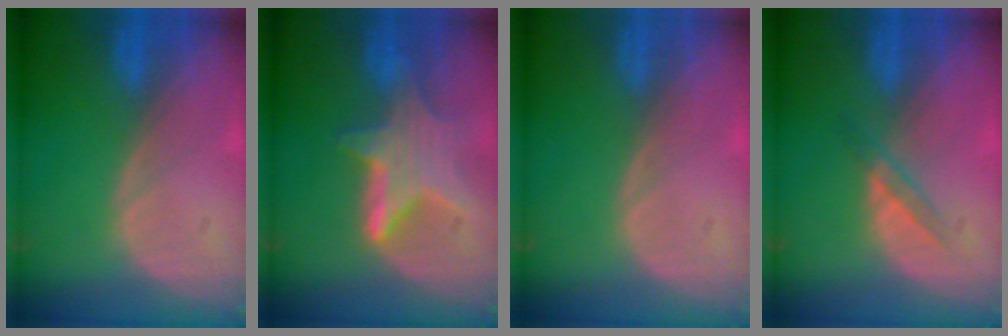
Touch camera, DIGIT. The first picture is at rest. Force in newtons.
{"total": 6.8, "press": 6.6, "slide": 1.5}
{"total": 0.0}
{"total": 2.4, "press": 2.2, "slide": 1.1}